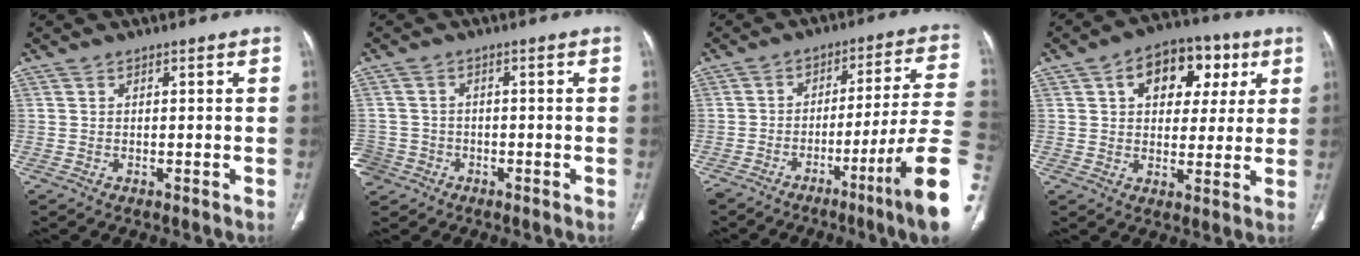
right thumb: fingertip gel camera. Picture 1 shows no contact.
{"total": 5.3, "force": [-2.7, 4.6, 0.4], "torque": [-0.007, 0.021, -0.046]}
{"total": 20.6, "force": [-7.7, 0.2, 19.2], "torque": [-0.239, 0.030, -0.119]}
{"total": 13.2, "force": [4.8, 8.7, 8.7], "torque": [-0.074, 0.005, 0.069]}